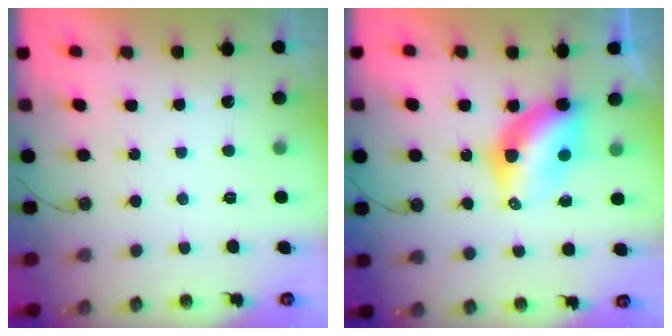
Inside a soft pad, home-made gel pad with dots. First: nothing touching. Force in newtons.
{"total": 8.2, "press": 8.1, "slide": 0.2}